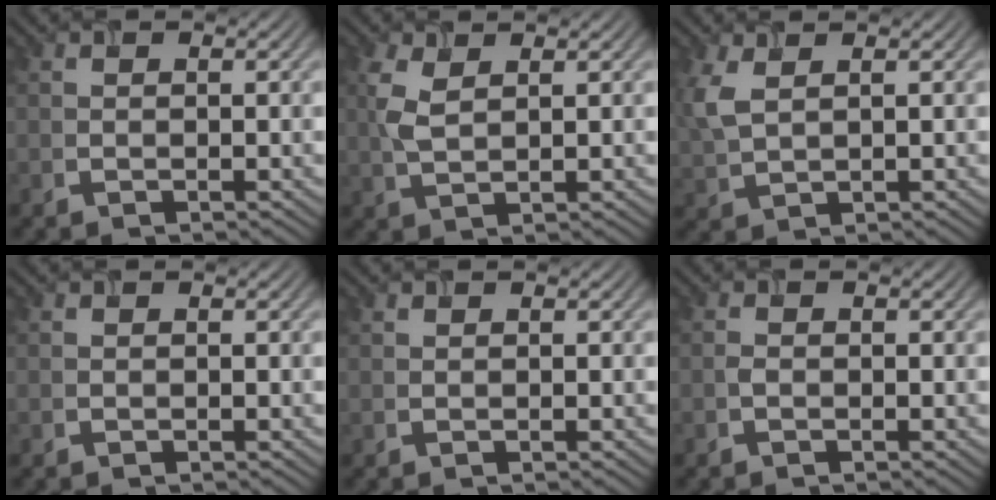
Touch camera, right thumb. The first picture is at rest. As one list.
[{"total": 3.7, "force": [1.4, 1.7, 2.9], "torque": [-0.083, 0.006, 0.030]}, {"total": 4.3, "force": [1.7, 2.1, 3.3], "torque": [-0.101, 0.006, 0.039]}, {"total": 0.0}, {"total": 0.0}, {"total": 0.5, "force": [-0.3, 0.3, 0.3], "torque": [-0.006, 0.002, -0.007]}]